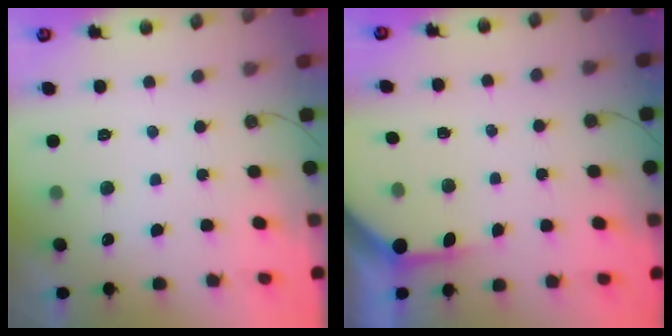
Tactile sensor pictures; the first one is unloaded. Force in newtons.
{"total": 4.0, "press": 3.9, "slide": 0.5}